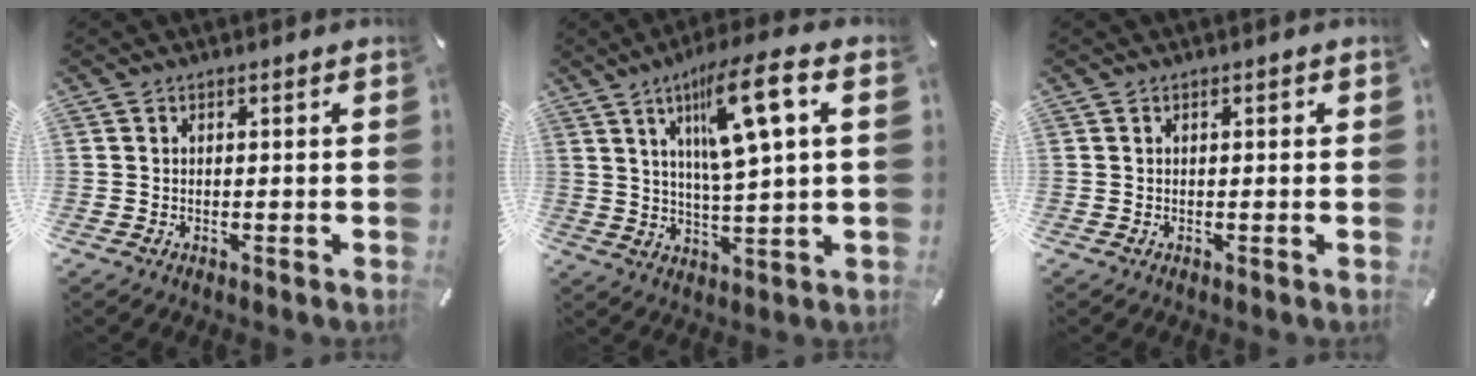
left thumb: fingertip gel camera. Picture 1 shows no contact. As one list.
[{"total": 14.0, "force": [6.1, 2.6, 12.3], "torque": [-0.200, -0.017, 0.093]}, {"total": 0.7, "force": [0.2, 0.4, 0.5], "torque": [-0.010, 0.003, 0.002]}]